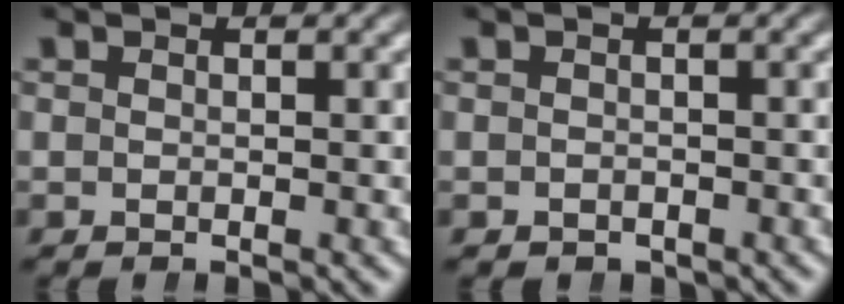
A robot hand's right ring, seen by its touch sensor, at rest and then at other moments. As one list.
[{"total": 1.3, "force": [-1.0, 0.8, -0.3], "torque": [0.008, -0.011, -0.010]}]